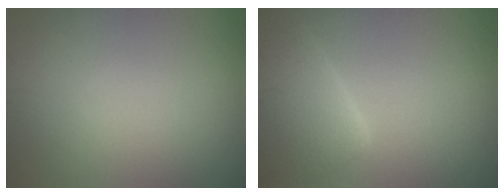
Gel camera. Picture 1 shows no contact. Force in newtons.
{"total": 6.1, "press": 6.1, "slide": 0.4}